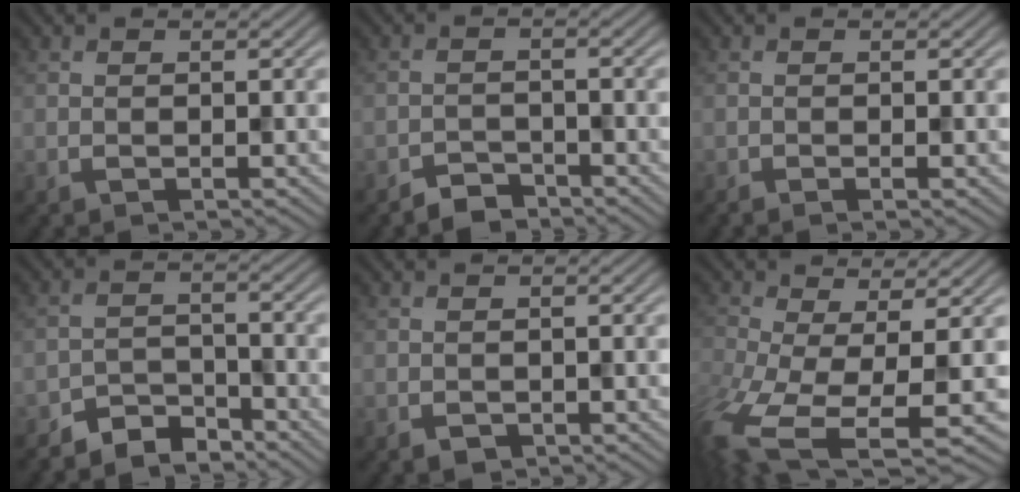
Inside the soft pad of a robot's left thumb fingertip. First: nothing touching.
{"total": 2.3, "force": [-2.2, 0.4, -0.6], "torque": [0.015, 0.002, -0.042]}
{"total": 0.9, "force": [-0.5, 0.1, 0.7], "torque": [-0.009, -0.003, -0.012]}
{"total": 3.6, "force": [-3.5, 0.8, -0.3], "torque": [0.013, 0.002, -0.068]}
{"total": 0.8, "force": [-0.7, 0.5, 0.0], "torque": [-0.002, -0.006, -0.007]}
{"total": 10.1, "force": [-4.1, 4.1, 8.3], "torque": [-0.203, -0.046, -0.057]}